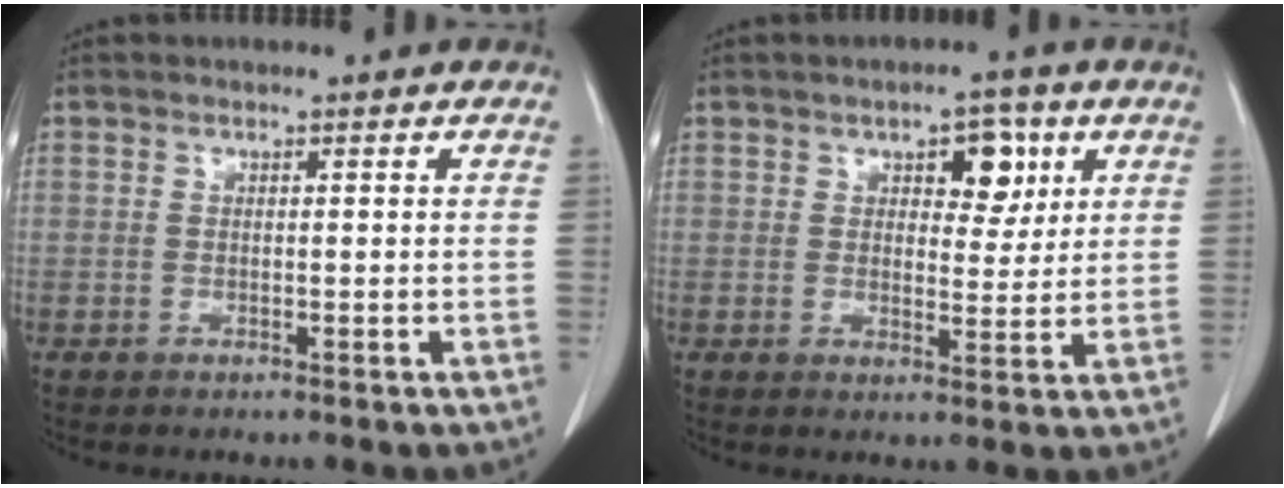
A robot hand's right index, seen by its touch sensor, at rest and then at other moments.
{"total": 5.7, "force": [2.5, 2.8, 4.2], "torque": [-0.052, 0.006, 0.036]}